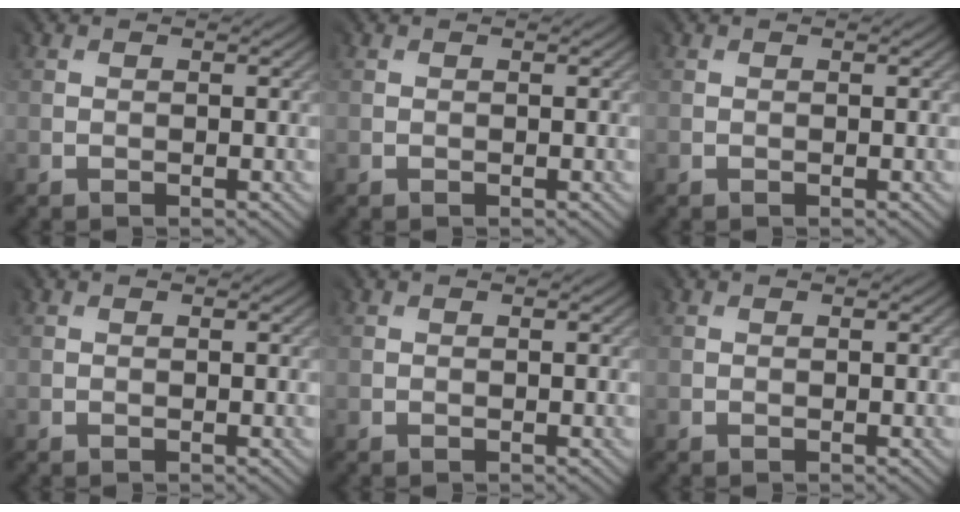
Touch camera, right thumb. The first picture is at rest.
{"total": 0.0}
{"total": 0.0}
{"total": 0.0}
{"total": 0.0}
{"total": 0.0}